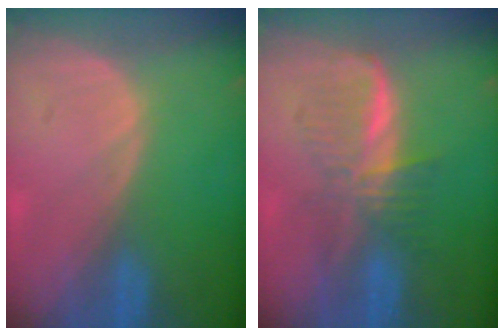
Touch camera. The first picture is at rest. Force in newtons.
{"total": 5.9, "press": 5.9, "slide": 0.8}